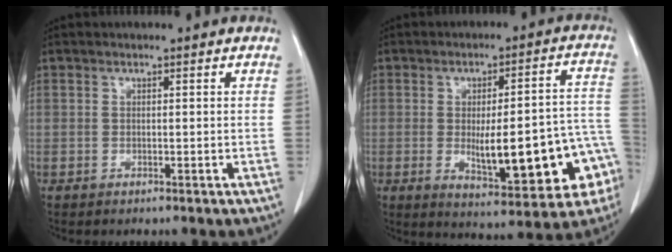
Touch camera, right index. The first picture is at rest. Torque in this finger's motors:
{"motor_torque": [1.29, -0.84, 0.42, 0.08]}